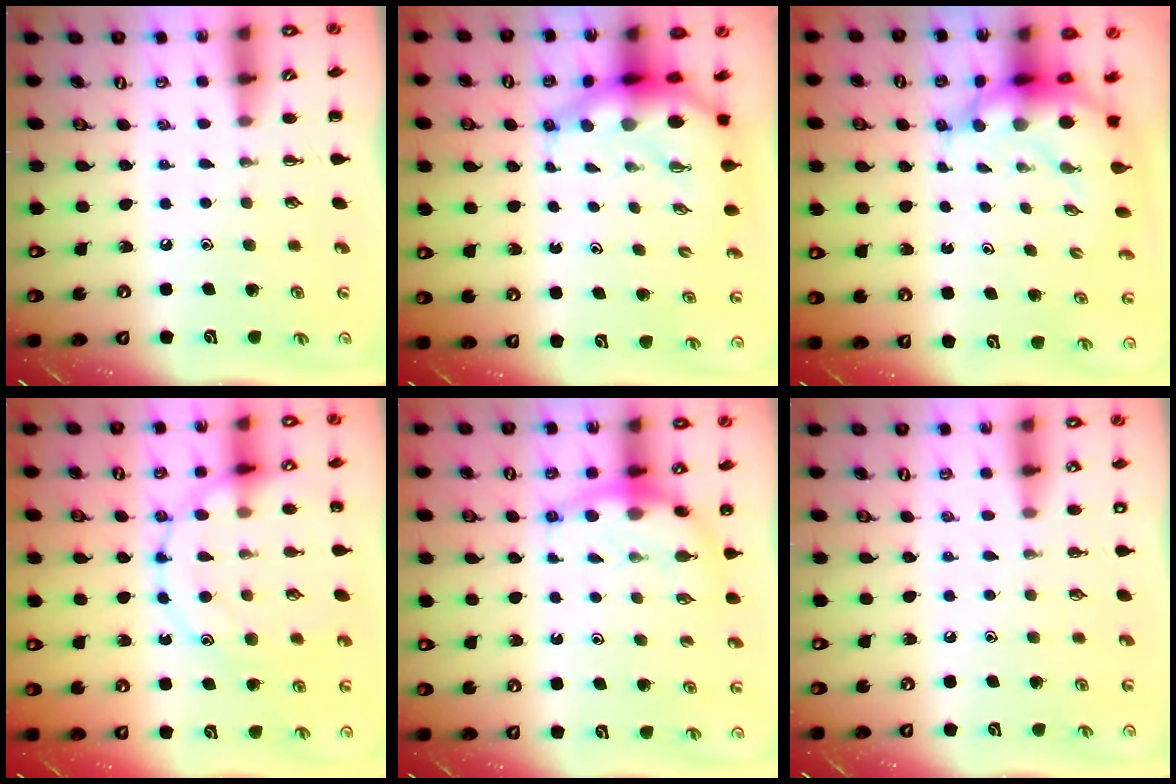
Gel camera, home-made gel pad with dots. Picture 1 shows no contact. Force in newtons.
{"total": 6.4, "press": 6.2, "slide": 1.8}
{"total": 7.4, "press": 7.2, "slide": 1.9}
{"total": 16.9, "press": 16.8, "slide": 0.7}
{"total": 7.3, "press": 7.2, "slide": 1.3}
{"total": 1.4, "press": 1.4, "slide": 0.1}